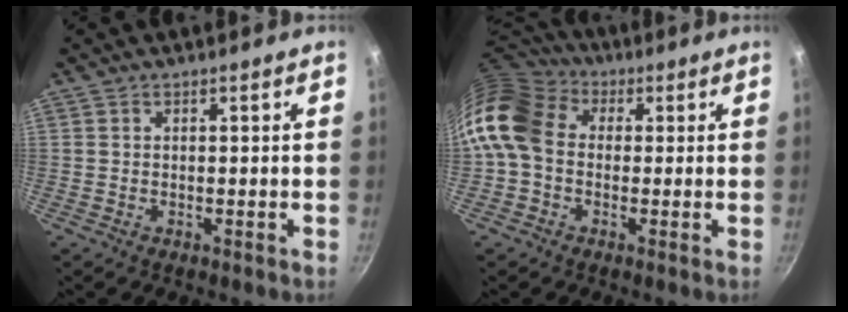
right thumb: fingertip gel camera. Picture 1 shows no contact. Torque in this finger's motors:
{"motor_torque": [0.58, 0.58, 0.33, -0.30, 0.15]}